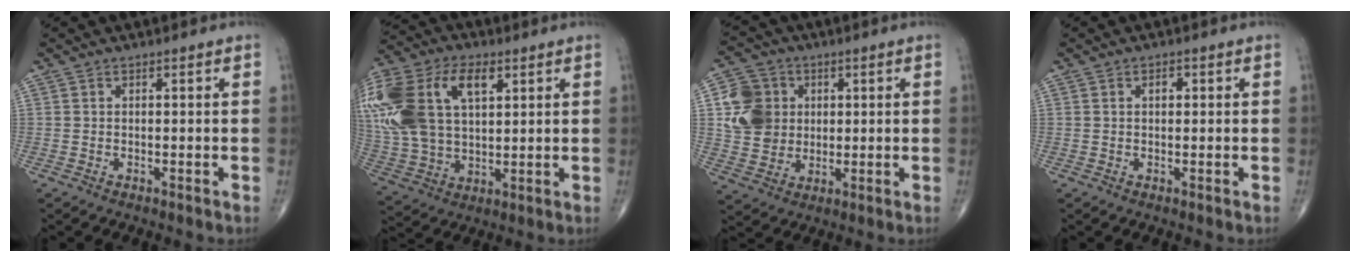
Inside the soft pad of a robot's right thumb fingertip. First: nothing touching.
{"total": 27.1, "force": [8.5, 16.5, 19.8], "torque": [-0.469, 0.034, 0.165]}
{"total": 10.6, "force": [1.8, 9.3, 4.8], "torque": [-0.068, 0.001, 0.035]}
{"total": 1.5, "force": [0.4, 0.9, 1.1], "torque": [-0.018, 0.002, 0.007]}